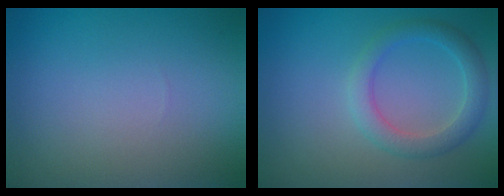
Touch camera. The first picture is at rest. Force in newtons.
{"total": 2.9, "press": 2.9, "slide": 0.1}